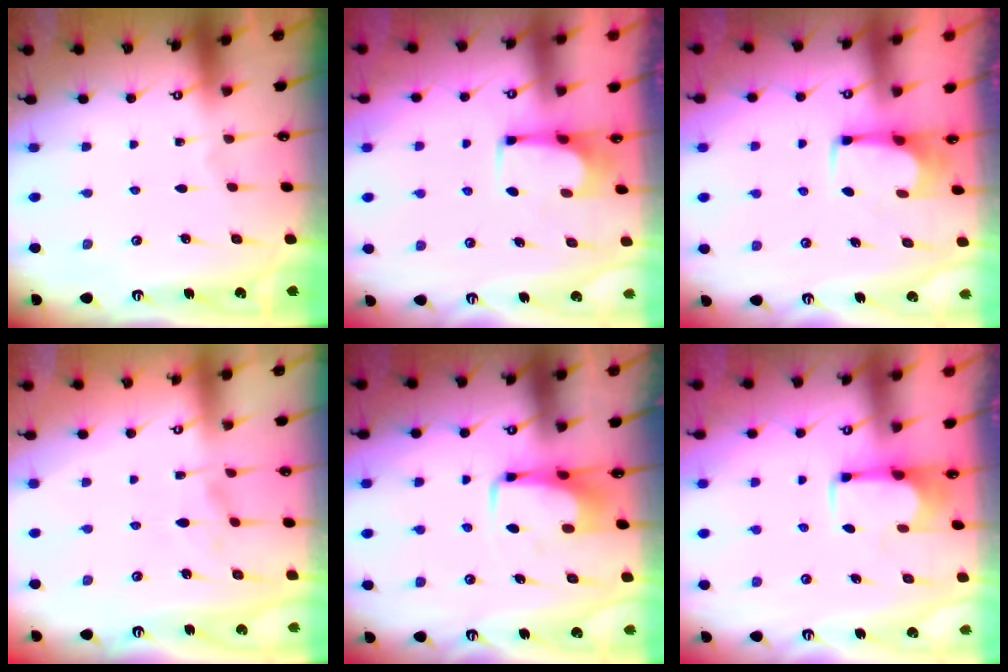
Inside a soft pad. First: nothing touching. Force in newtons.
{"total": 5.9, "press": 5.9, "slide": 0.3}
{"total": 2.5, "press": 2.4, "slide": 0.4}
{"total": 2.4, "press": 2.3, "slide": 0.7}
{"total": 5.4, "press": 5.3, "slide": 0.8}
{"total": 1.9, "press": 1.8, "slide": 0.7}